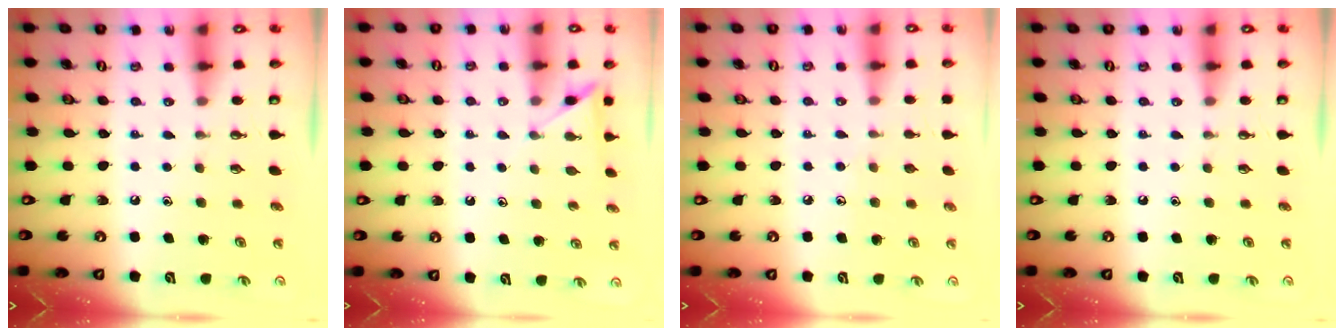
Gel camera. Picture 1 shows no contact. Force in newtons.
{"total": 5.1, "press": 5.1, "slide": 0.5}
{"total": 3.9, "press": 3.8, "slide": 0.4}
{"total": 0.0}